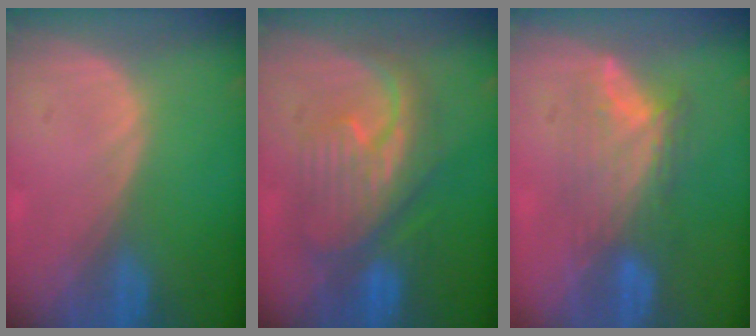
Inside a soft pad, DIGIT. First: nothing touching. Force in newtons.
{"total": 9.1, "press": 9.0, "slide": 0.6}
{"total": 7.0, "press": 6.7, "slide": 1.9}